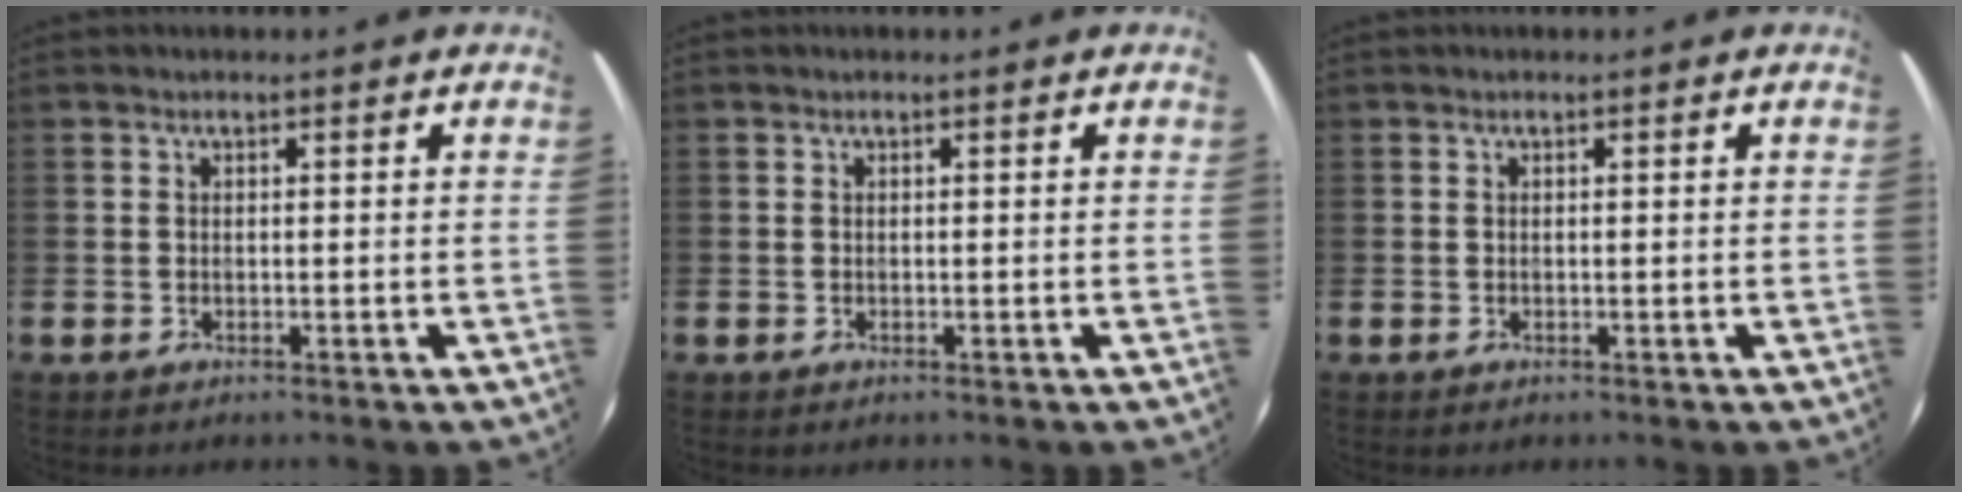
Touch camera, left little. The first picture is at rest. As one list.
[{"total": 0.0}, {"total": 0.0}]